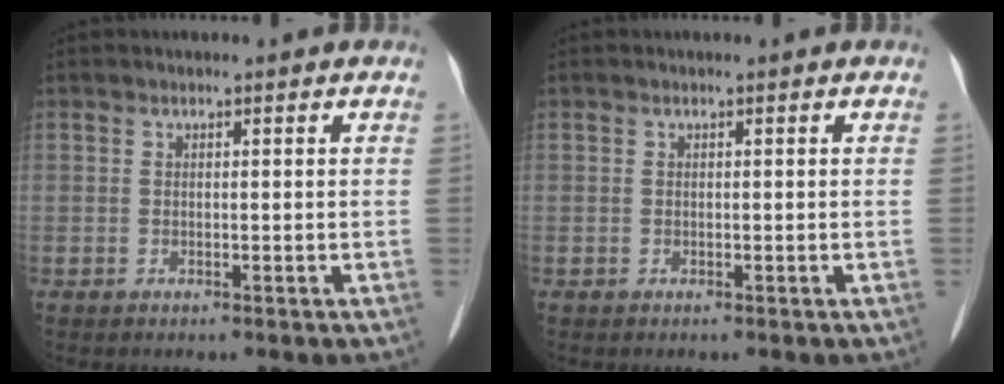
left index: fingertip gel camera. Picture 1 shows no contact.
{"total": 0.0}